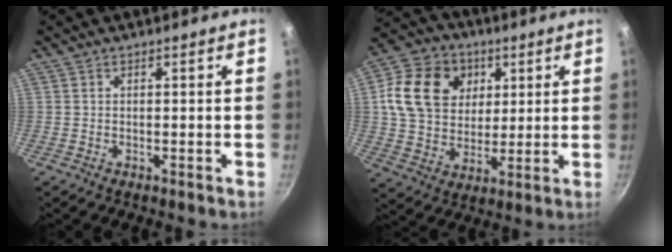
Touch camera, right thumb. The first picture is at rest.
{"total": 17.2, "force": [4.9, 13.6, 9.2], "torque": [-0.150, -0.001, 0.081]}